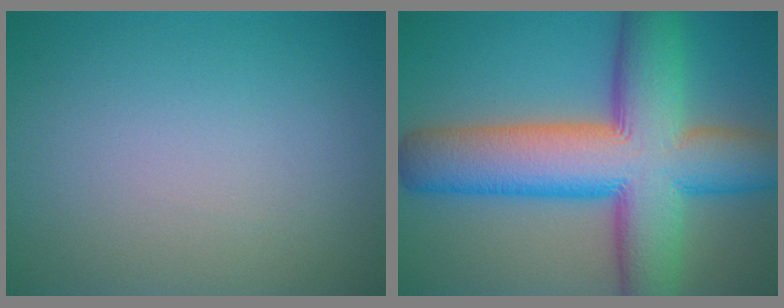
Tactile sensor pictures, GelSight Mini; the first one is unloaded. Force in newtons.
{"total": 14.3, "press": 14.3, "slide": 0.6}